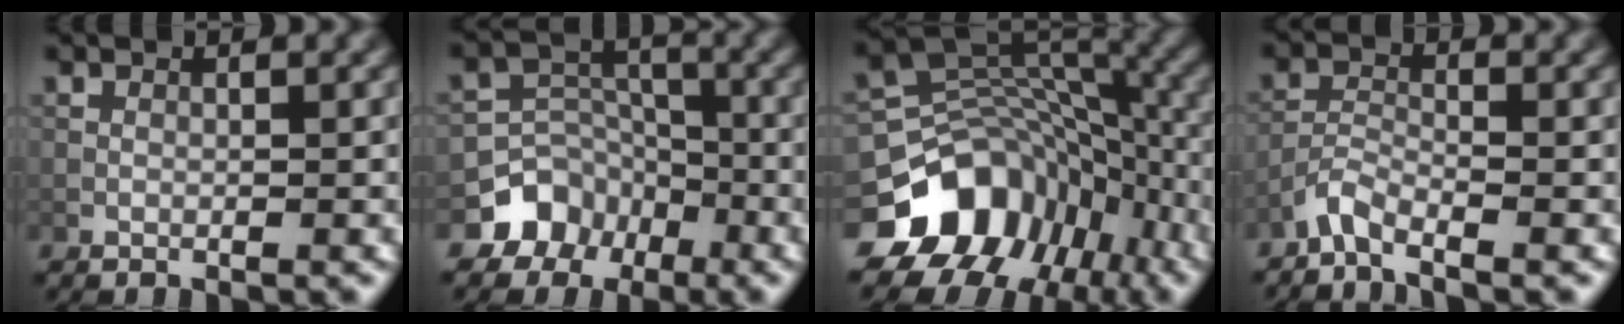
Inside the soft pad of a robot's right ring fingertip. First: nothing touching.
{"total": 5.8, "force": [-3.7, 4.3, 0.8], "torque": [0.008, 0.011, -0.070]}
{"total": 12.1, "force": [-6.1, 8.9, 5.3], "torque": [-0.107, 0.002, -0.101]}
{"total": 2.2, "force": [-1.9, 0.3, 1.0], "torque": [-0.020, 0.004, -0.048]}